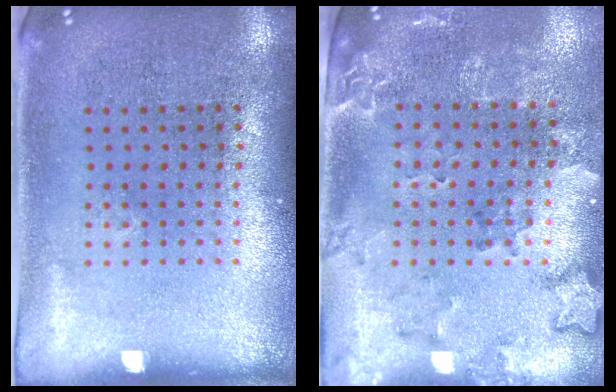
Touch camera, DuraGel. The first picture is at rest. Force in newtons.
{"total": 1.9, "press": 1.7, "slide": 1.0}